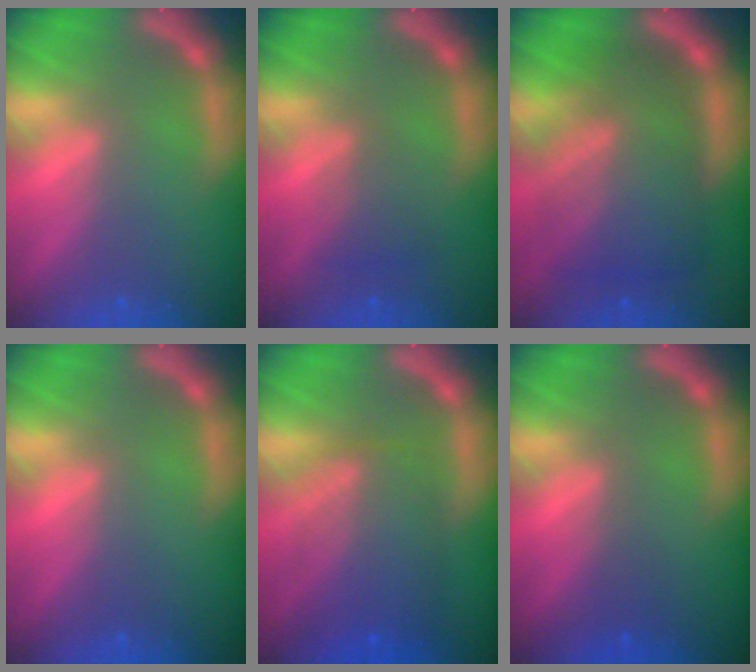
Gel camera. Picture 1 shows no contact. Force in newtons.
{"total": 2.0}
{"total": 10.0}
{"total": 0.0}
{"total": 7.1}
{"total": 1.0}